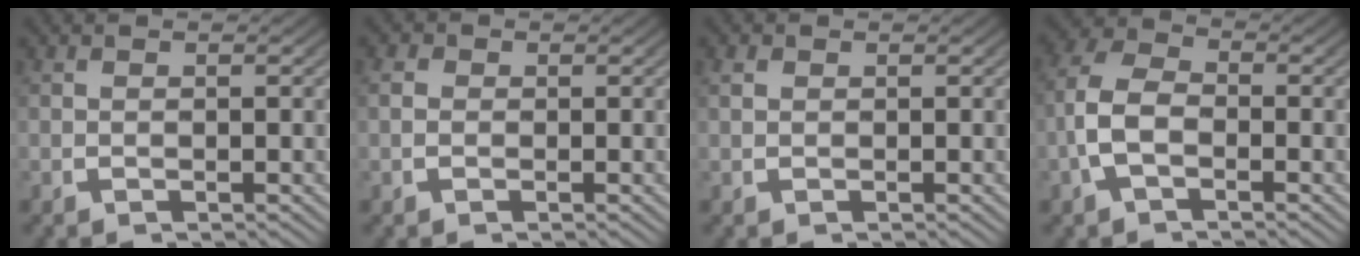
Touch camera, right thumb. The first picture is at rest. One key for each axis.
{"total": 1.4, "fx": 0.0, "fy": 1.3, "fz": 0.5, "tx": -0.008, "ty": -0.008, "tz": 0.000}
{"total": 0.8, "fx": 0.4, "fy": 0.6, "fz": 0.4, "tx": 0.005, "ty": -0.001, "tz": 0.008}
{"total": 5.6, "fx": -0.7, "fy": 3.8, "fz": 4.0, "tx": -0.090, "ty": -0.018, "tz": -0.012}